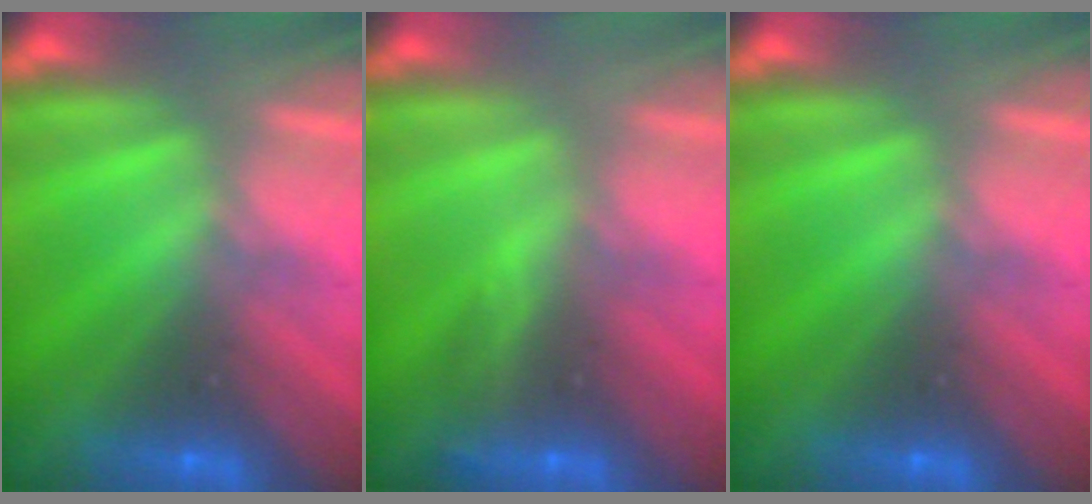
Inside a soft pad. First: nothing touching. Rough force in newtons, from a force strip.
{"total": 3.0}
{"total": 0.0}